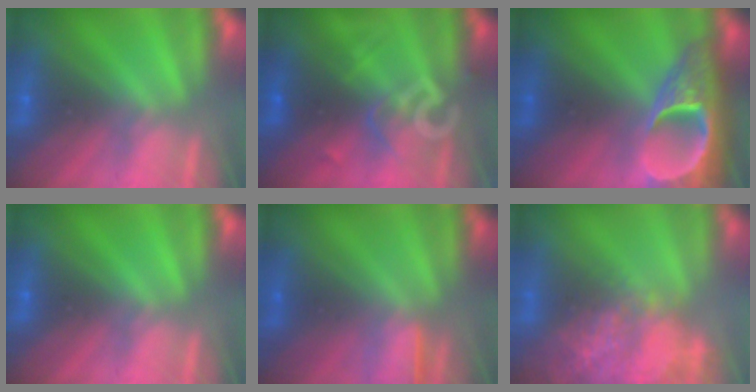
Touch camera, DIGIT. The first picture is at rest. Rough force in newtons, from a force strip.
{"total": 2.8}
{"total": 8.7}
{"total": 0.0}
{"total": 1.3}
{"total": 7.4}